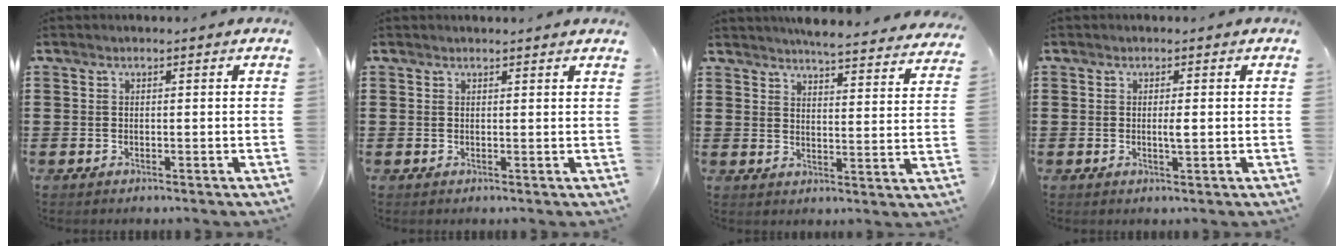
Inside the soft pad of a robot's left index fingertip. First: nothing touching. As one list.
[{"total": 0.9, "force": [0.9, 0.0, 0.2], "torque": [-0.006, -0.002, 0.018]}, {"total": 4.9, "force": [4.8, -0.3, 1.0], "torque": [-0.034, -0.035, 0.083]}, {"total": 1.5, "force": [0.1, 0.2, 1.5], "torque": [-0.029, -0.004, 0.001]}]